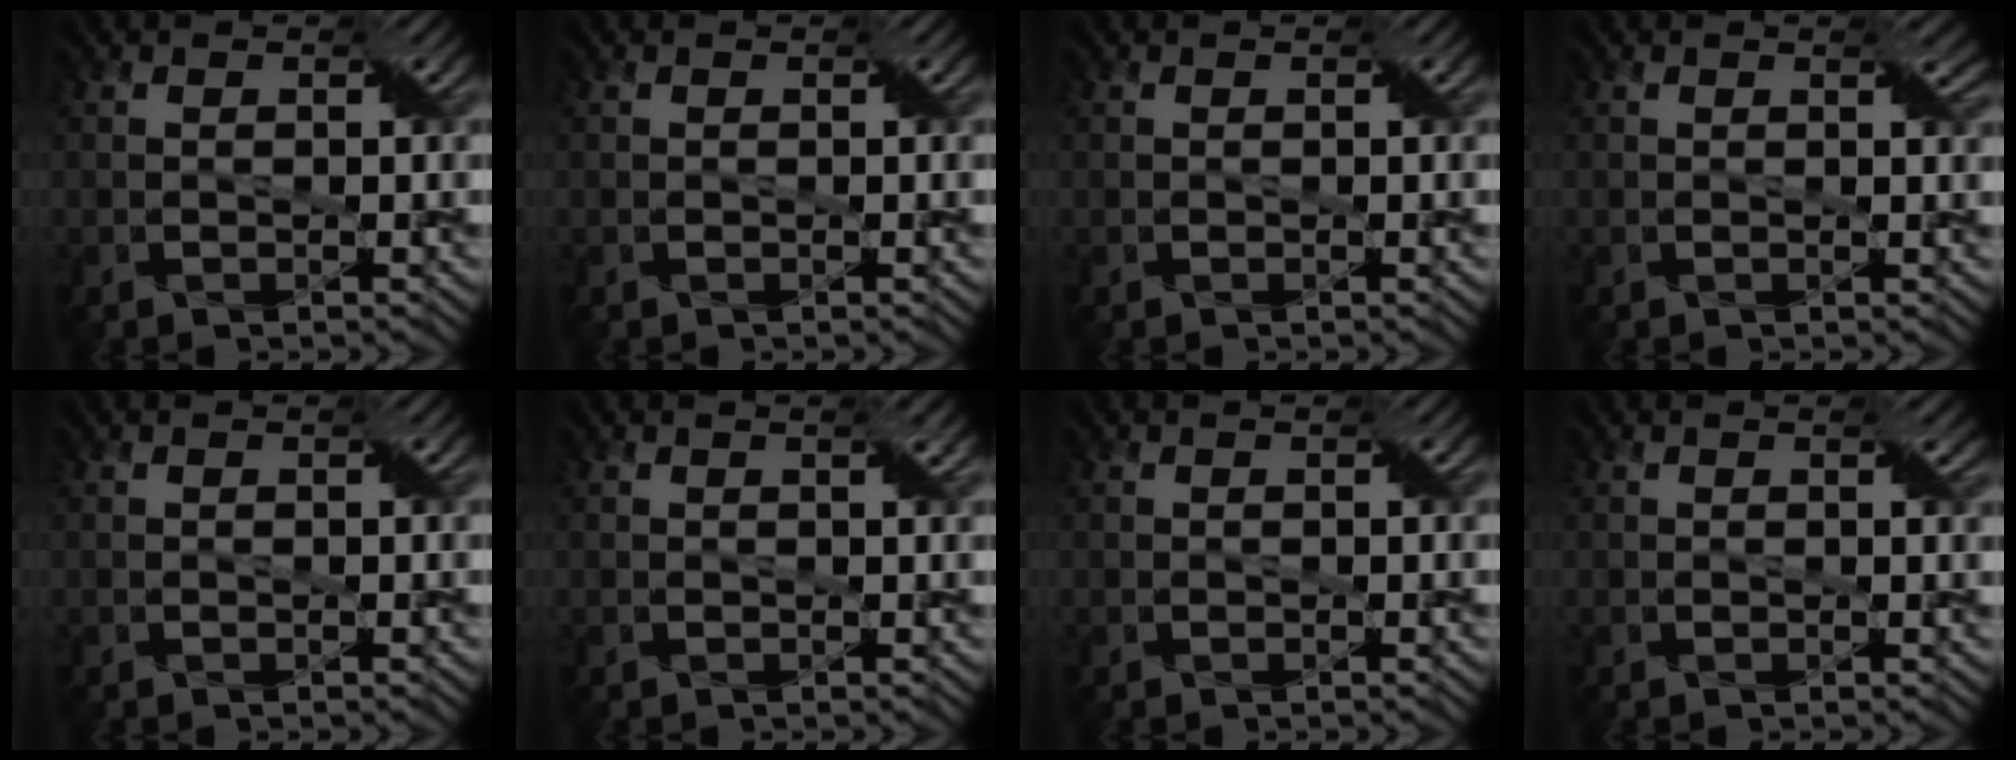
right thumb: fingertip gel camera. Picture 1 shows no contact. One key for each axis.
{"total": 0.0}
{"total": 0.0}
{"total": 0.9, "fx": 0.6, "fy": 0.1, "fz": 0.7, "tx": -0.012, "ty": 0.001, "tz": 0.011}
{"total": 0.0}
{"total": 0.9, "fx": 0.4, "fy": 0.0, "fz": 0.8, "tx": -0.015, "ty": 0.005, "tz": 0.007}
{"total": 0.0}
{"total": 0.6, "fx": 0.4, "fy": 0.0, "fz": 0.5, "tx": -0.008, "ty": 0.002, "tz": 0.006}